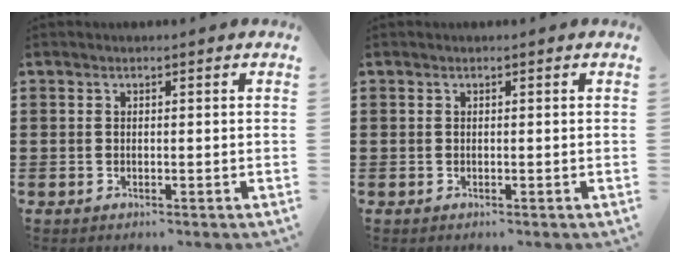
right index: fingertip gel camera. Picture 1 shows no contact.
{"total": 0.0}